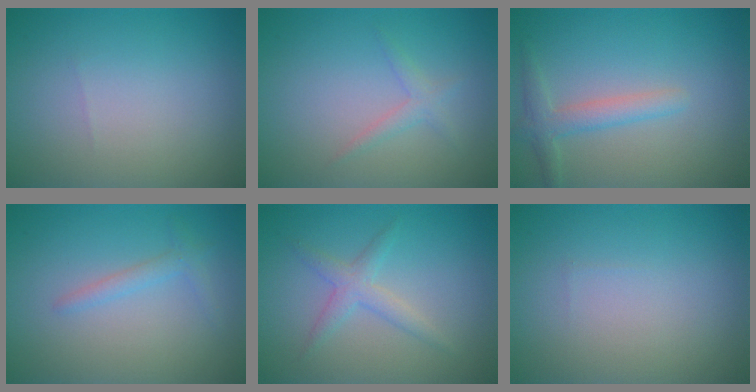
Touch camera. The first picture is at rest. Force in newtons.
{"total": 1.3, "press": 1.3, "slide": 0.2}
{"total": 2.4, "press": 2.4, "slide": 0.1}
{"total": 1.4, "press": 1.4, "slide": 0.1}
{"total": 2.1, "press": 2.1, "slide": 0.1}
{"total": 0.0}